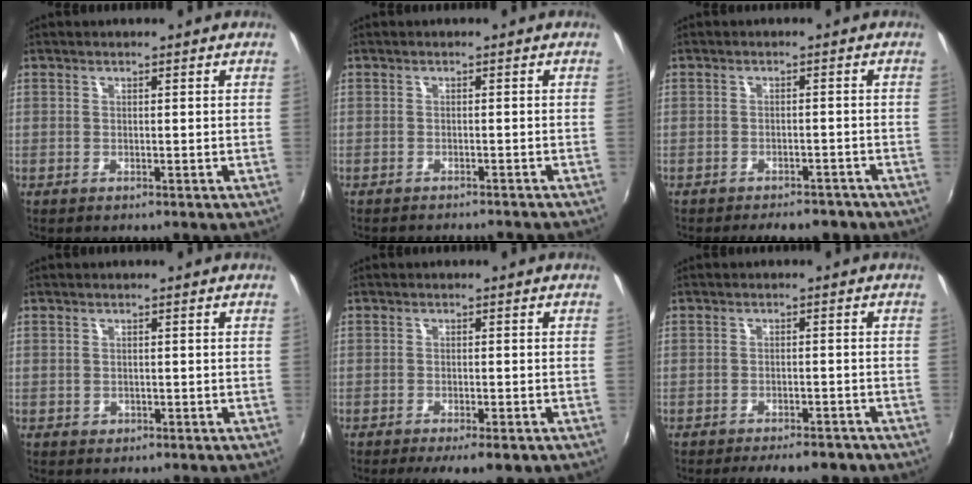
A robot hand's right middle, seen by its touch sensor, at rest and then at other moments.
{"total": 6.2, "force": [-5.7, 0.7, 2.3], "torque": [-0.053, -0.012, -0.076]}
{"total": 7.8, "force": [-6.4, 3.1, 3.2], "torque": [-0.073, -0.007, -0.081]}
{"total": 0.8, "force": [-0.3, 0.7, 0.2], "torque": [-0.002, -0.001, -0.001]}
{"total": 7.3, "force": [-5.3, 1.7, 4.7], "torque": [-0.100, -0.025, -0.079]}
{"total": 8.4, "force": [-6.9, 2.6, 4.0], "torque": [-0.089, -0.012, -0.093]}